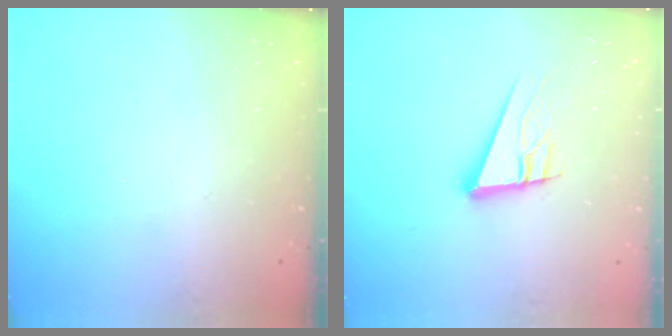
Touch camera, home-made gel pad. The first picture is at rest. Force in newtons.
{"total": 13.1, "press": 12.7, "slide": 3.4}